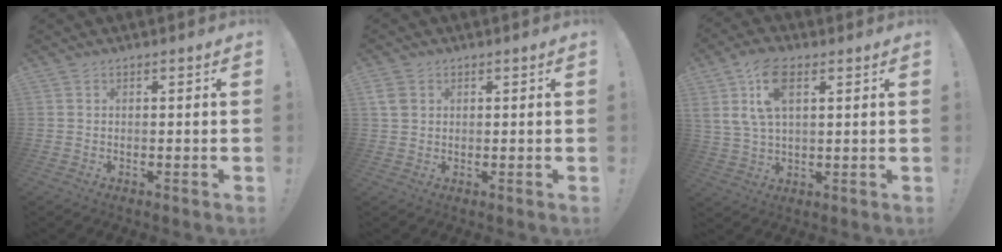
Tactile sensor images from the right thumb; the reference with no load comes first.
{"total": 4.0, "force": [1.4, 3.3, 1.9], "torque": [-0.042, 0.003, 0.028]}
{"total": 10.8, "force": [4.5, 5.5, 8.1], "torque": [-0.160, 0.000, 0.084]}